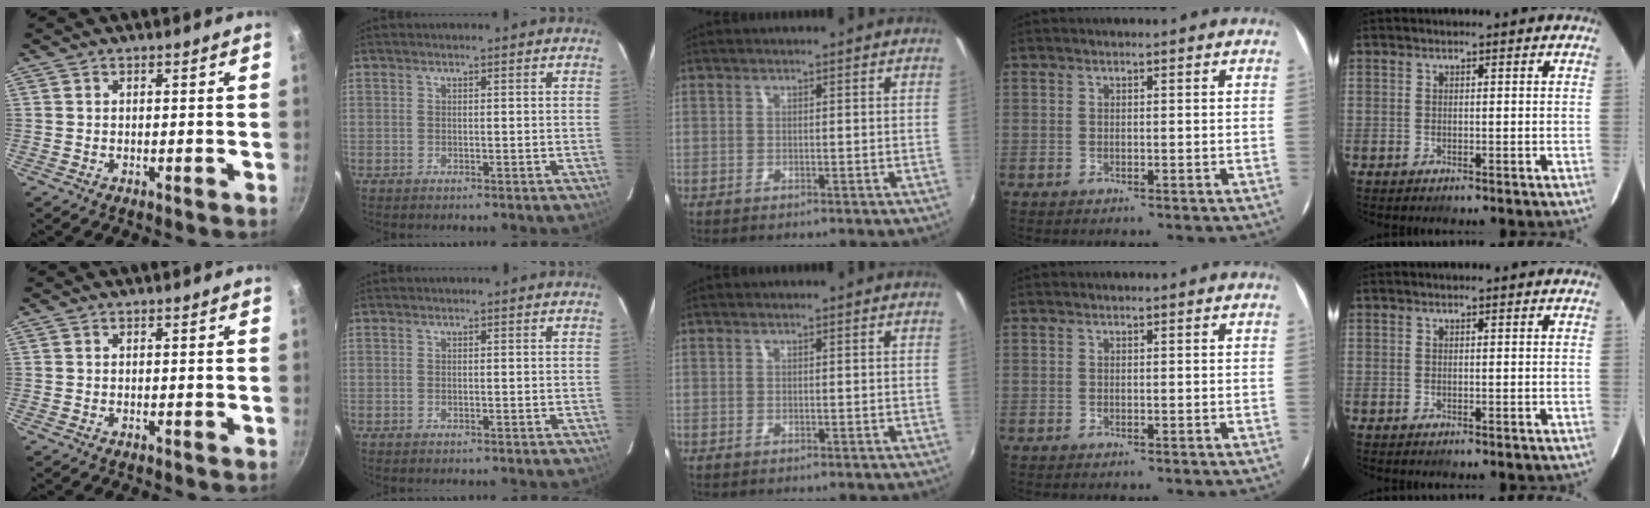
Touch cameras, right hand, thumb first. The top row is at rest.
{}